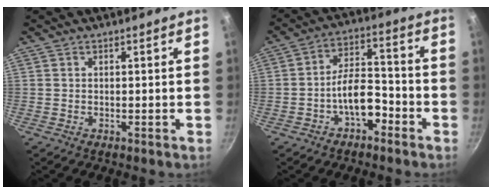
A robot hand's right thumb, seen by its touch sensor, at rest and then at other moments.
{"total": 8.4, "force": [-4.0, 4.4, 6.0], "torque": [-0.074, 0.052, -0.066]}